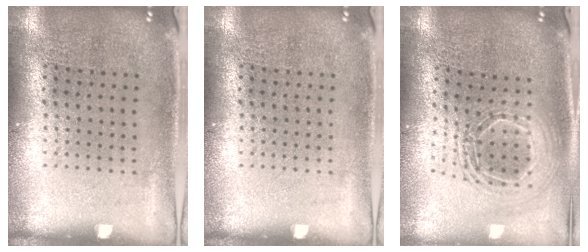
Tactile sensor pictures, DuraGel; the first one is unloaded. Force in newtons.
{"total": 0.0}
{"total": 2.0, "press": 1.6, "slide": 1.2}